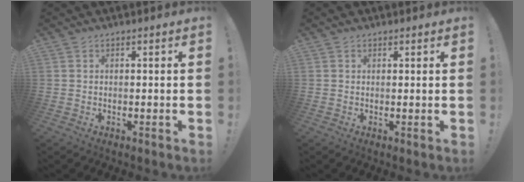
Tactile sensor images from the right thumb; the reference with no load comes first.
{"total": 1.1, "force": [0.8, 0.7, 0.4], "torque": [0.006, -0.005, 0.012]}